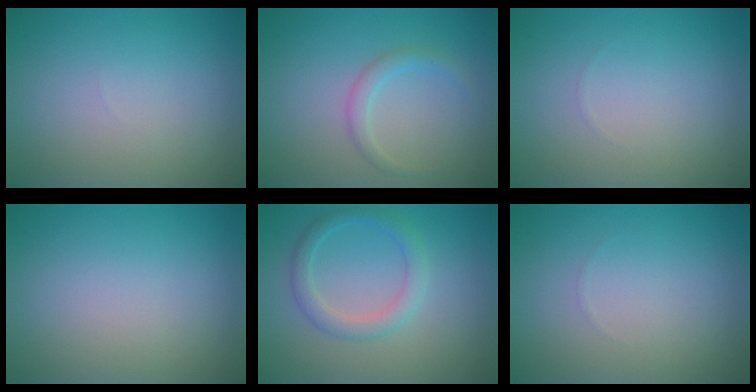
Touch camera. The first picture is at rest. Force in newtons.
{"total": 1.5, "press": 1.5, "slide": 0.1}
{"total": 0.0}
{"total": 0.0}
{"total": 2.5, "press": 2.5, "slide": 0.1}
{"total": 0.0}